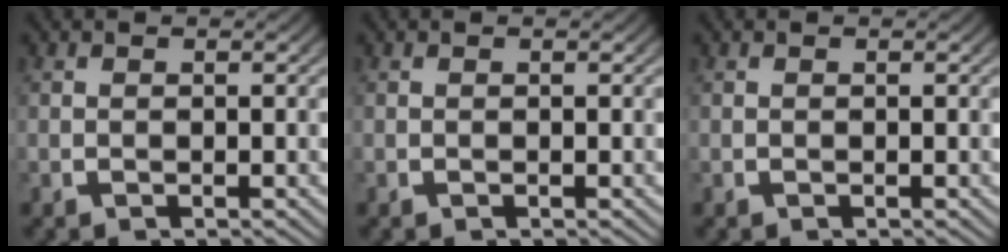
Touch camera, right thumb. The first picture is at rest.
{"total": 0.0}
{"total": 0.0}